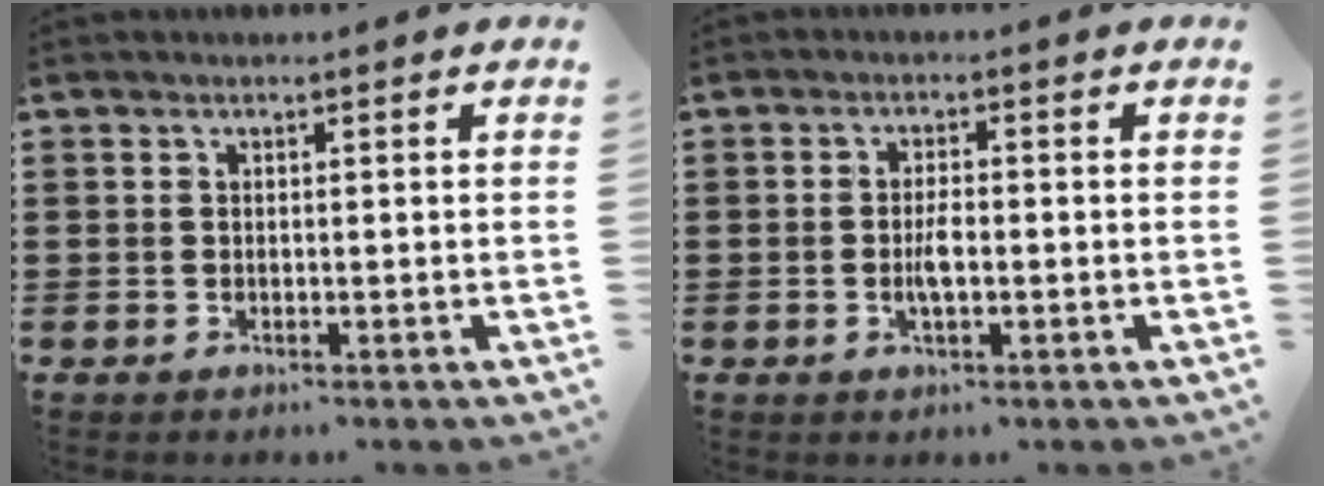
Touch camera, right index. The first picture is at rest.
{"total": 3.2, "force": [-0.6, 1.1, 3.0], "torque": [-0.067, -0.003, -0.016]}